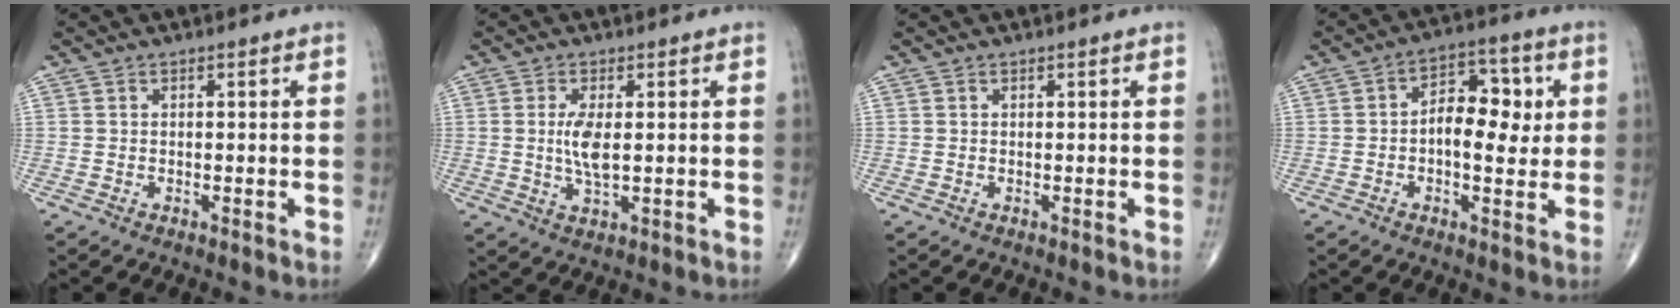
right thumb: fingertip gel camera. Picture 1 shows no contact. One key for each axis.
{"total": 5.3, "fx": 0.5, "fy": 1.9, "fz": 4.9, "tx": -0.104, "ty": -0.012, "tz": 0.011}
{"total": 0.0}
{"total": 10.1, "fx": 0.6, "fy": 5.8, "fz": 8.2, "tx": -0.095, "ty": 0.016, "tz": 0.006}